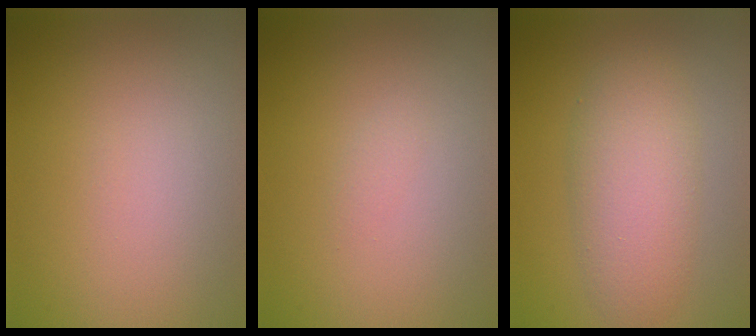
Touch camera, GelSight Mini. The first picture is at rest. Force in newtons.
{"total": 0.6, "press": 0.6, "slide": 0.0}
{"total": 4.8, "press": 4.8, "slide": 0.3}